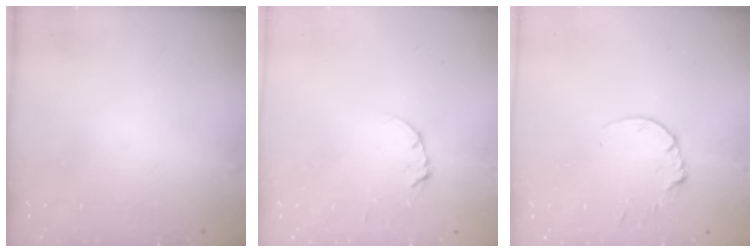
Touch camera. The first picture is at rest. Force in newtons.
{"total": 3.4, "press": 3.4, "slide": 0.3}
{"total": 1.8, "press": 1.7, "slide": 0.2}